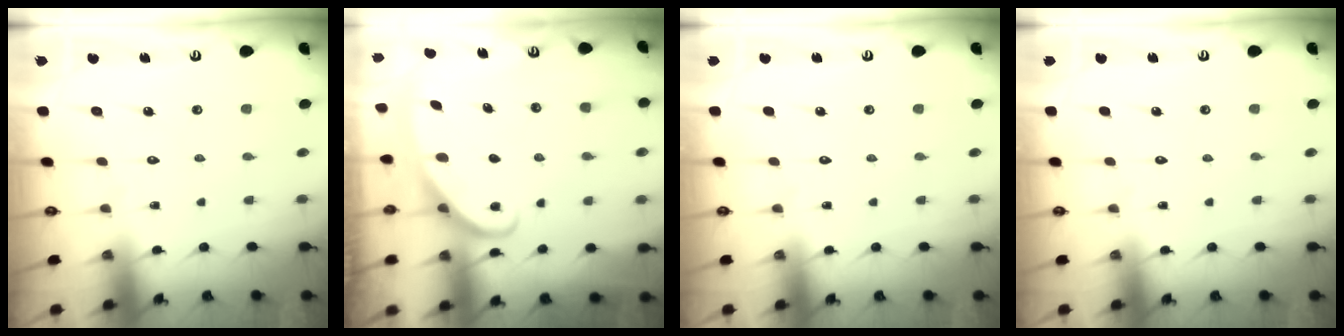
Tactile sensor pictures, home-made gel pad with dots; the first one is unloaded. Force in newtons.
{"total": 3.0, "press": 2.9, "slide": 0.4}
{"total": 0.0}
{"total": 0.0}